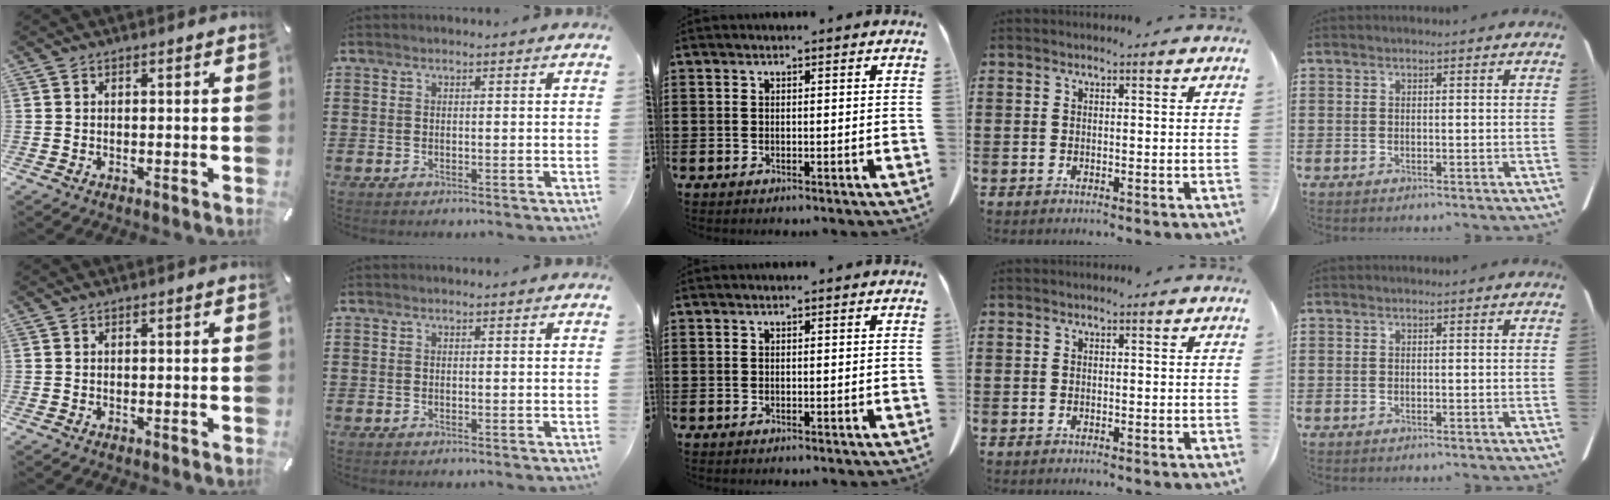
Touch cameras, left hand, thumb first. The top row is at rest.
{}